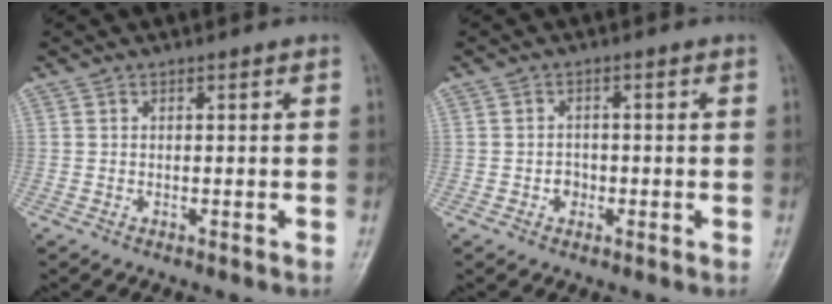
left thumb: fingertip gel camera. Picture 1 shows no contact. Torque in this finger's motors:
{"motor_torque": [0.01, 0.02, 0.39, 0.31, 0.00]}